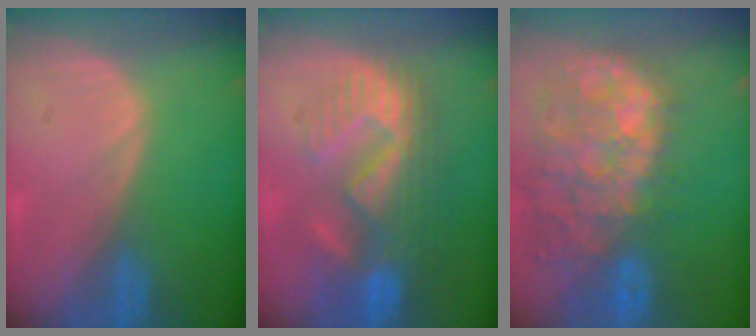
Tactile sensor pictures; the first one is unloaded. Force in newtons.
{"total": 10.9, "press": 9.7, "slide": 4.8}
{"total": 14.3, "press": 11.7, "slide": 8.2}